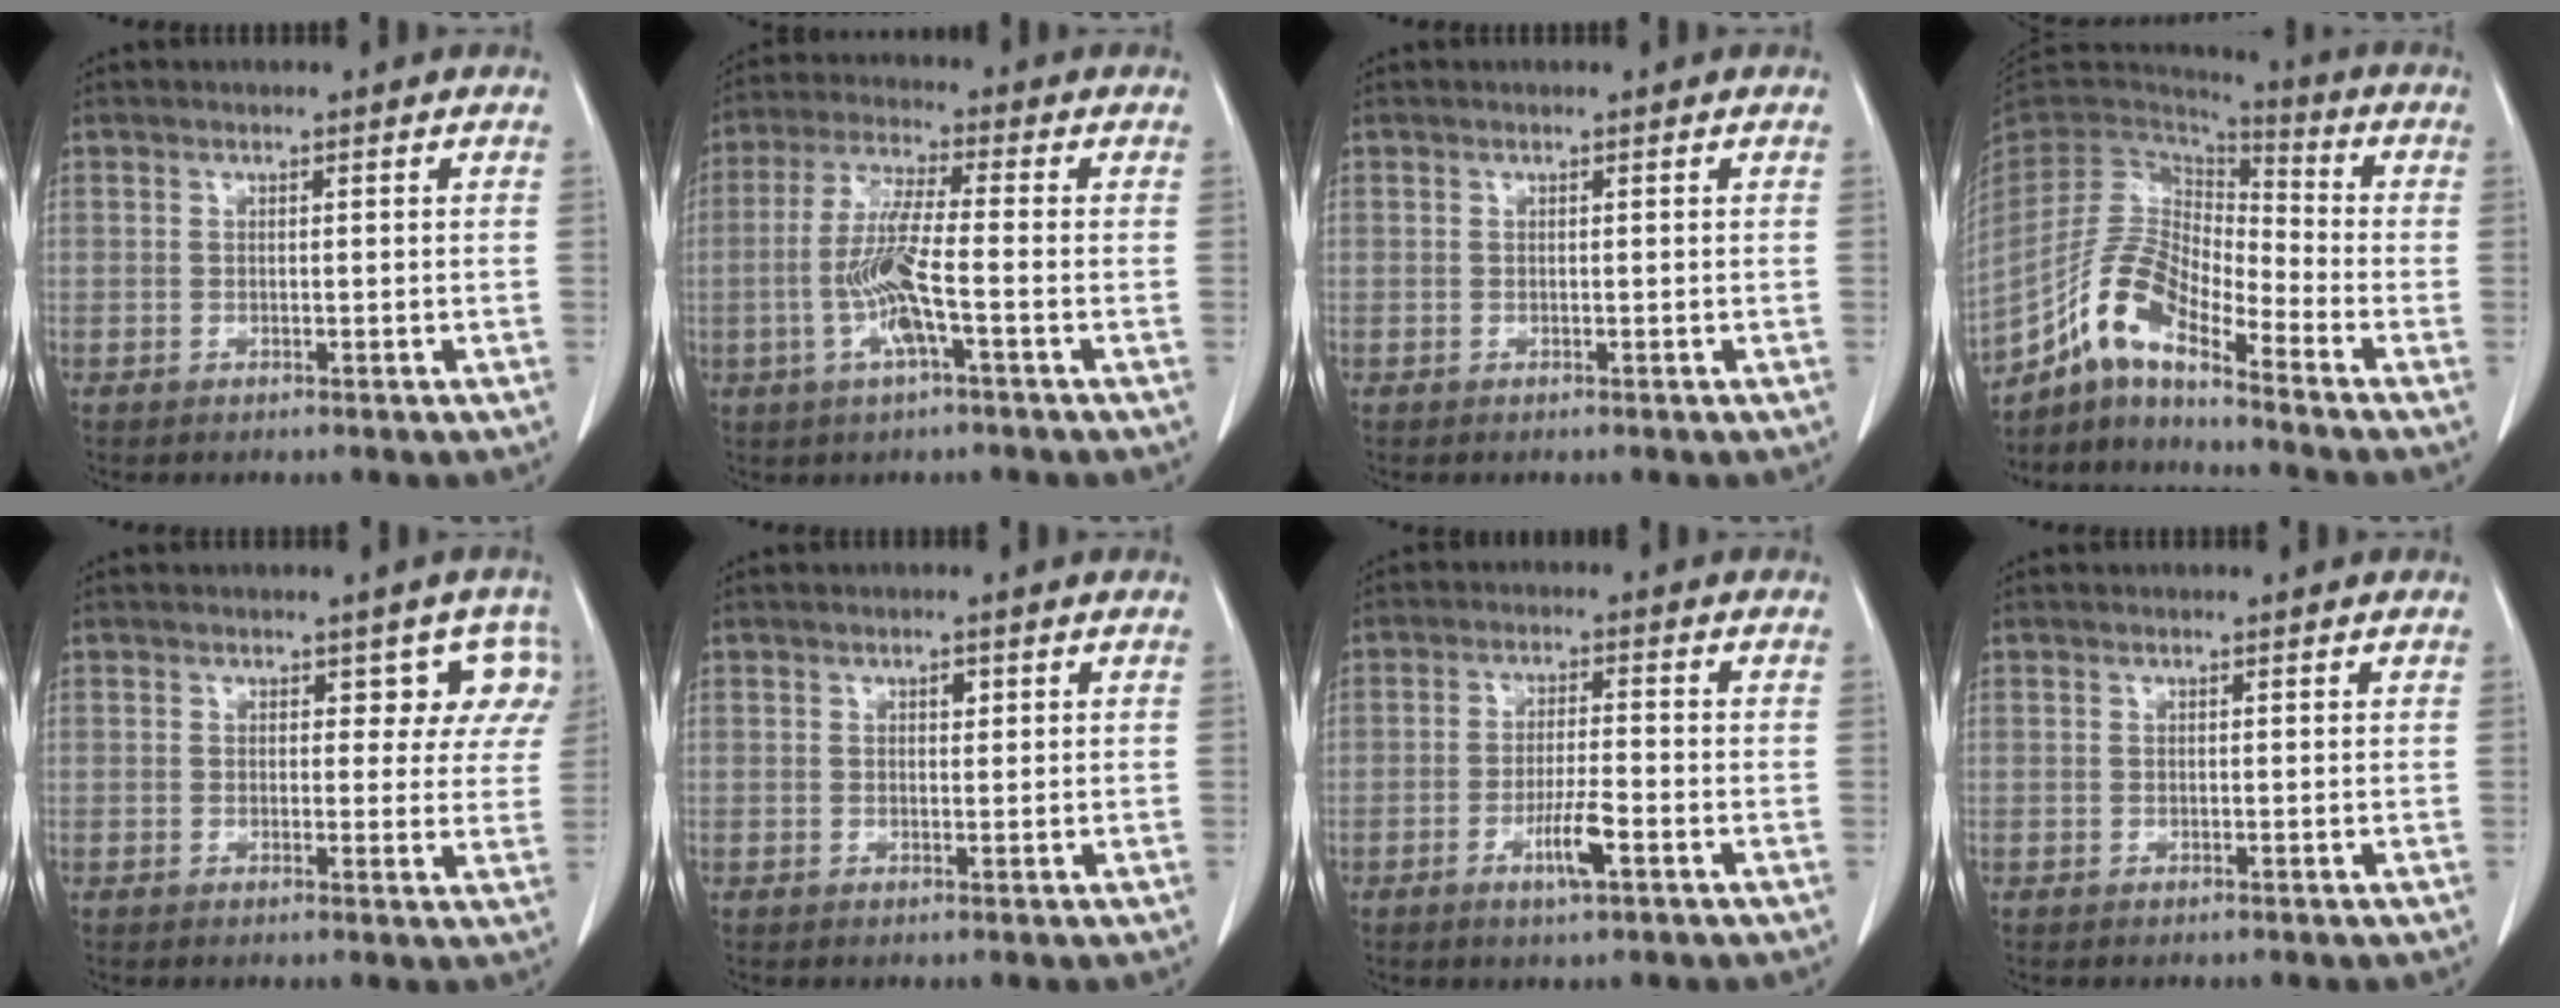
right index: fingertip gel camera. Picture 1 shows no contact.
{"total": 8.6, "force": [-2.2, 0.4, 8.3], "torque": [-0.174, -0.001, -0.049]}
{"total": 0.0}
{"total": 10.9, "force": [-7.6, 2.8, 7.3], "torque": [-0.159, 0.021, -0.146]}
{"total": 4.9, "force": [2.7, 3.3, 2.4], "torque": [0.002, 0.000, 0.012]}
{"total": 1.1, "force": [0.5, 0.6, 0.8], "torque": [-0.010, 0.000, 0.006]}
{"total": 5.1, "force": [-2.5, 0.5, 4.5], "torque": [-0.086, -0.005, -0.046]}
{"total": 0.0}